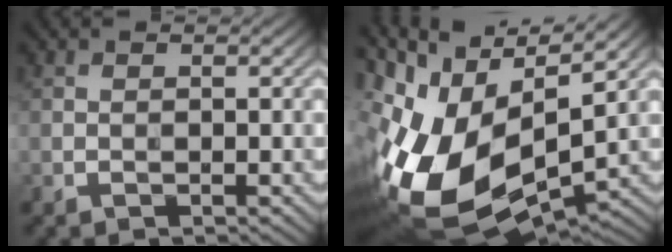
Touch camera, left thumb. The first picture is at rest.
{"total": 18.1, "force": [-2.6, 8.7, 15.7], "torque": [-0.318, -0.023, -0.032]}